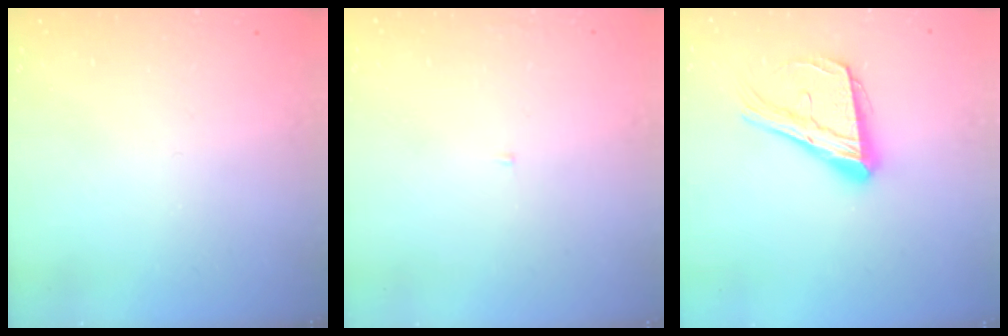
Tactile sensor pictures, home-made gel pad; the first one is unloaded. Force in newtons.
{"total": 2.1, "press": 2.1, "slide": 0.2}
{"total": 17.9, "press": 17.8, "slide": 1.9}